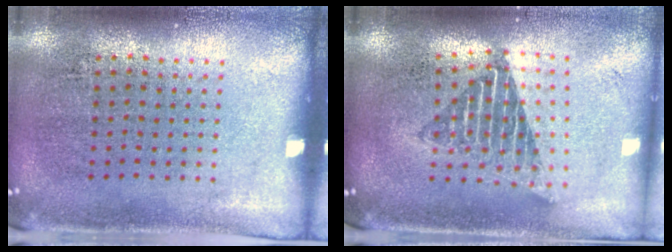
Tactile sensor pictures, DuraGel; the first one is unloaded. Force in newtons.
{"total": 1.6, "press": 1.4, "slide": 0.9}